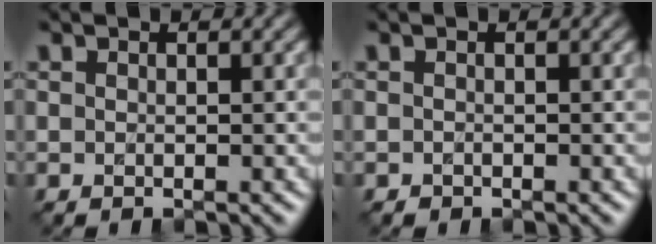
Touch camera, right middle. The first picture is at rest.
{"total": 0.0}